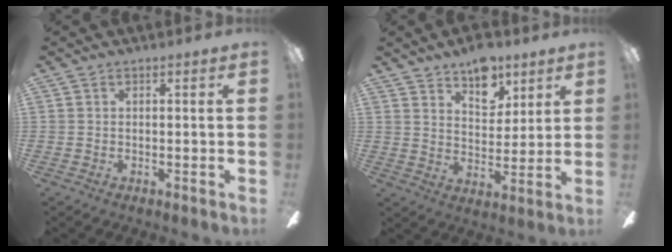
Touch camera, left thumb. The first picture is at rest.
{"total": 8.5, "force": [5.9, 4.5, 4.0], "torque": [-0.038, -0.032, 0.101]}